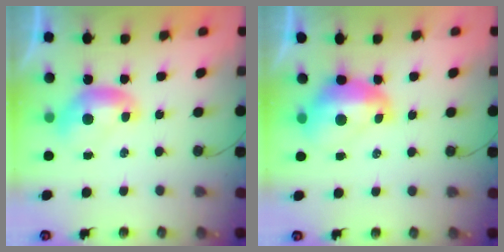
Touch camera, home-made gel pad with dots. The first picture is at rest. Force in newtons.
{"total": 2.5, "press": 2.4, "slide": 0.8}